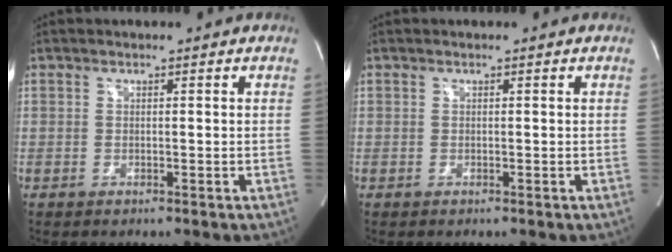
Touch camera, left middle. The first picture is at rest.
{"total": 0.0}